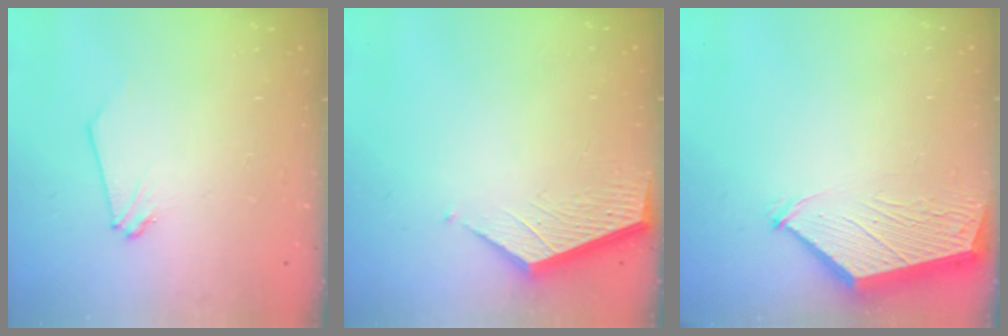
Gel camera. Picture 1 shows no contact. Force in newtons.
{"total": 3.6, "press": 3.6, "slide": 0.4}
{"total": 2.9, "press": 2.8, "slide": 0.4}